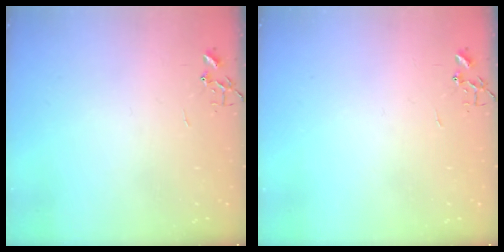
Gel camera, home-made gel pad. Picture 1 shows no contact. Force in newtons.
{"total": 0.0}